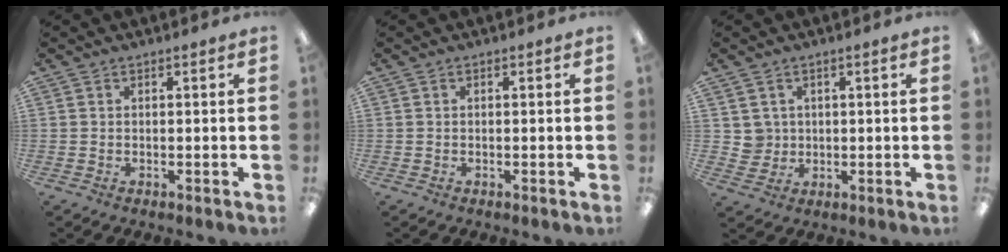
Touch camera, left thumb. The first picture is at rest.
{"total": 0.0}
{"total": 3.6, "force": [1.6, 3.3, -0.2], "torque": [-0.003, 0.000, 0.029]}